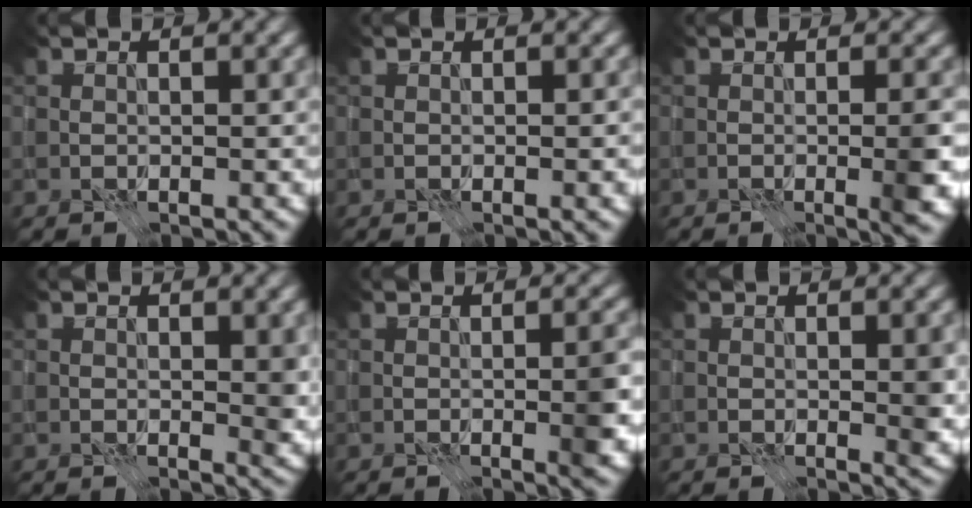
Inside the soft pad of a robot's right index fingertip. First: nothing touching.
{"total": 0.6, "force": [-0.2, 0.0, 0.5], "torque": [-0.007, 0.001, -0.004]}
{"total": 3.5, "force": [-0.7, 0.8, 3.3], "torque": [-0.043, 0.001, -0.013]}
{"total": 1.8, "force": [0.2, 0.6, 1.7], "torque": [-0.016, -0.004, 0.002]}
{"total": 3.2, "force": [-0.5, 0.6, 3.1], "torque": [-0.043, 0.002, -0.011]}
{"total": 1.8, "force": [0.0, 0.2, 1.8], "torque": [-0.024, -0.004, -0.001]}